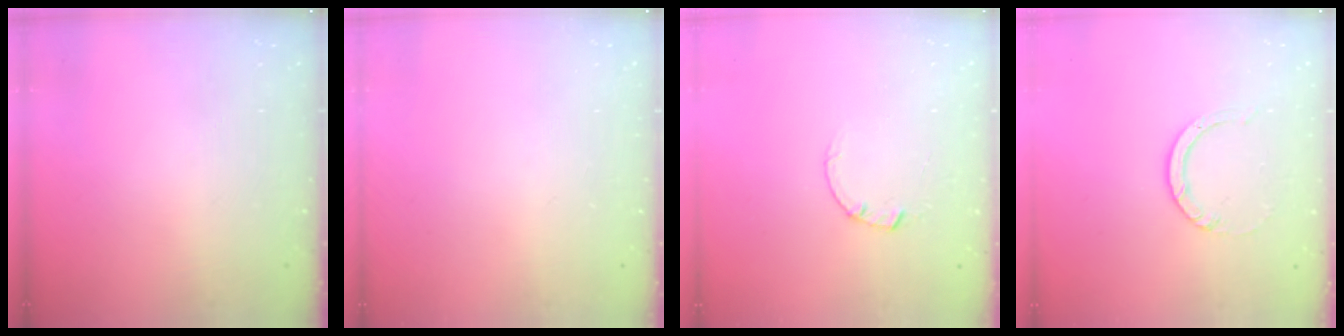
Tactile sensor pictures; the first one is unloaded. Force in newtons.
{"total": 0.0}
{"total": 1.5, "press": 1.5, "slide": 0.3}
{"total": 5.1, "press": 5.1, "slide": 0.3}